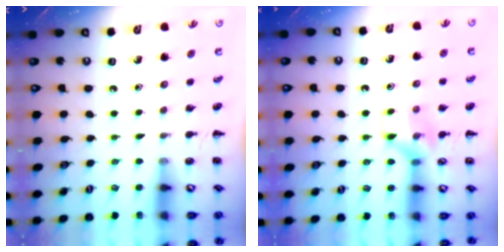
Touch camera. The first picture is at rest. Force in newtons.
{"total": 8.7, "press": 8.7, "slide": 0.5}